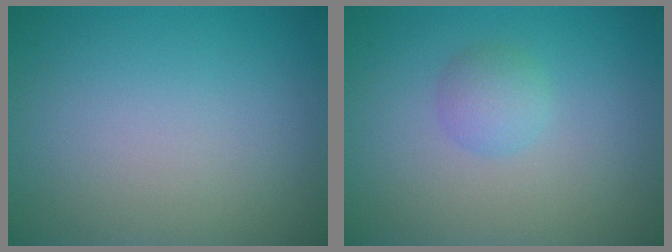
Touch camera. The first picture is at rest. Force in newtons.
{"total": 1.8, "press": 1.8, "slide": 0.2}